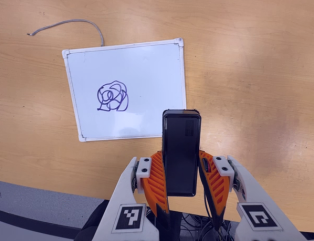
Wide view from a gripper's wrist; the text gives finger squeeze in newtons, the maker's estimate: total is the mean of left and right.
{"total": 4.3, "left": 2.7, "right": 5.9}